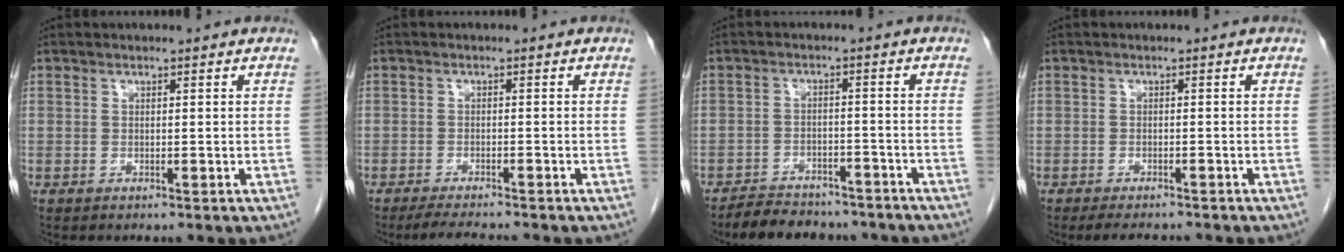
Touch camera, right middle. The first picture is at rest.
{"total": 4.8, "force": [-4.3, 0.3, 2.1], "torque": [-0.037, -0.016, -0.071]}
{"total": 10.4, "force": [-9.2, 3.7, 3.2], "torque": [-0.046, 0.006, -0.124]}
{"total": 4.5, "force": [-4.0, 1.0, 1.7], "torque": [-0.023, -0.009, -0.059]}